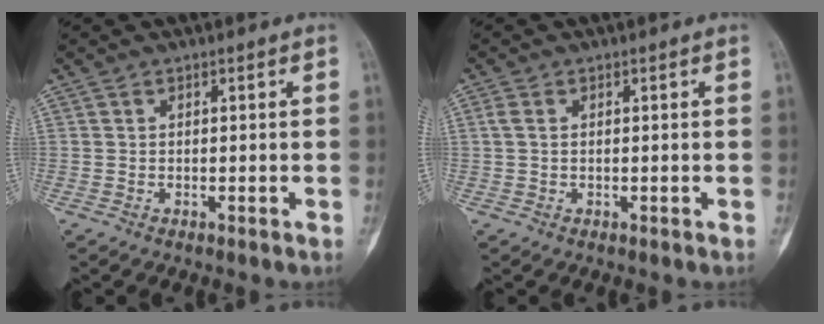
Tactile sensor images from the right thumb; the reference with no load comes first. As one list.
[{"total": 1.7, "force": [0.3, 1.1, 1.2], "torque": [-0.033, 0.004, 0.007]}]